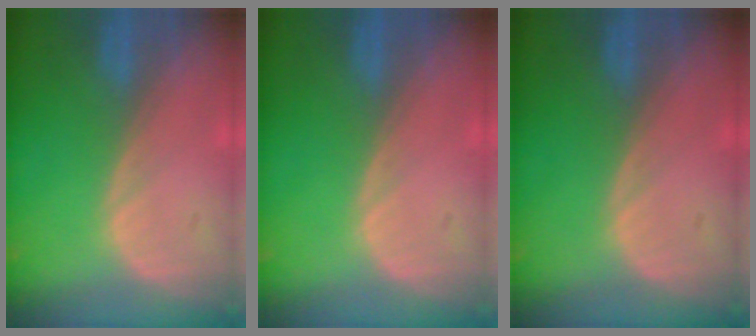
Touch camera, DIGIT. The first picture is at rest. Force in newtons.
{"total": 0.0}
{"total": 0.0}